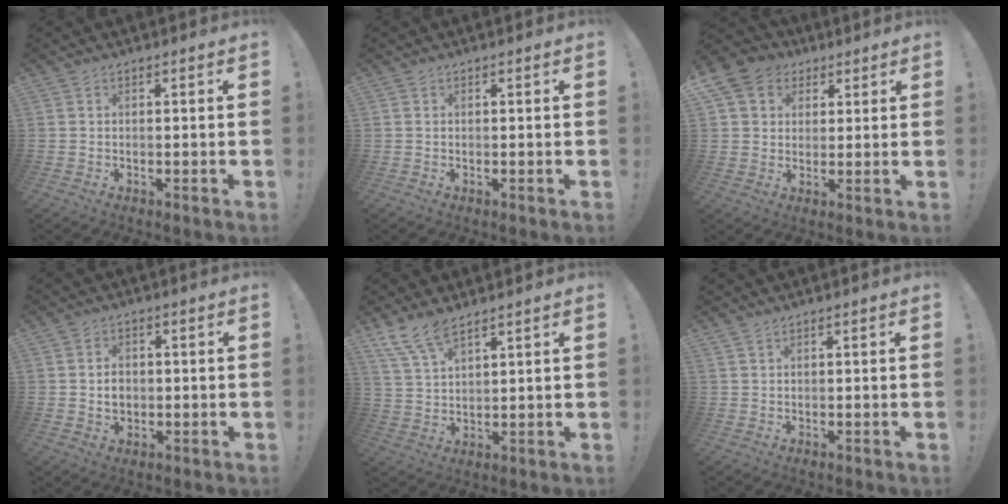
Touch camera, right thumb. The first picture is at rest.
{"total": 0.0}
{"total": 9.1, "force": [3.6, 7.7, 3.1], "torque": [-0.046, -0.011, 0.075]}
{"total": 4.3, "force": [0.0, 3.5, 2.5], "torque": [-0.019, -0.003, -0.004]}
{"total": 7.8, "force": [6.4, 2.4, 3.8], "torque": [-0.081, -0.029, 0.123]}
{"total": 1.0, "force": [0.9, 0.4, 0.3], "torque": [-0.008, 0.000, 0.018]}